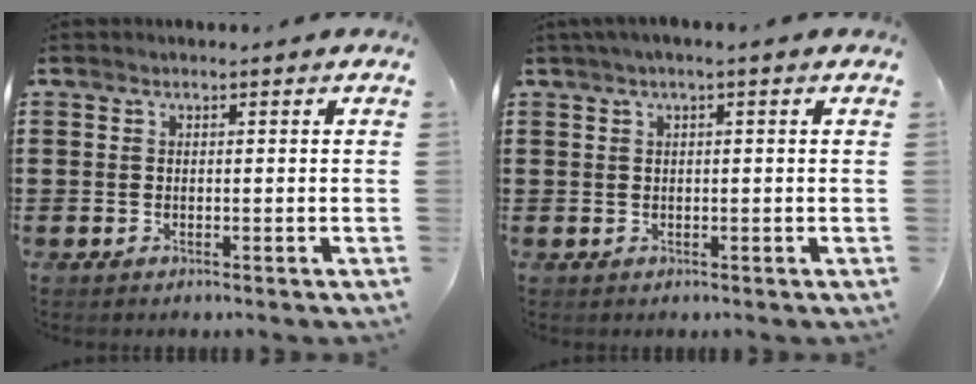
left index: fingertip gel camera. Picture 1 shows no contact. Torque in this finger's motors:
{"motor_torque": [1.62, 0.52, 0.45, 0.11]}